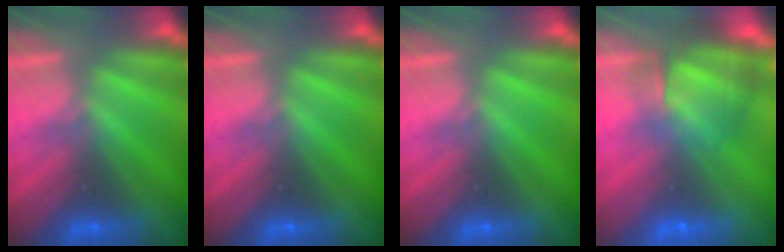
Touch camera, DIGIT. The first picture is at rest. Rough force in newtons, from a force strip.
{"total": 0.0}
{"total": 0.0}
{"total": 6.9}